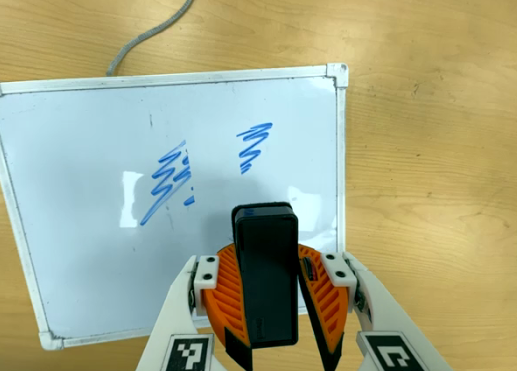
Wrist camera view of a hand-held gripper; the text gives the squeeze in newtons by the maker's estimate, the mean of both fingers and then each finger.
{"total": 9.3, "left": 9.4, "right": 9.2}